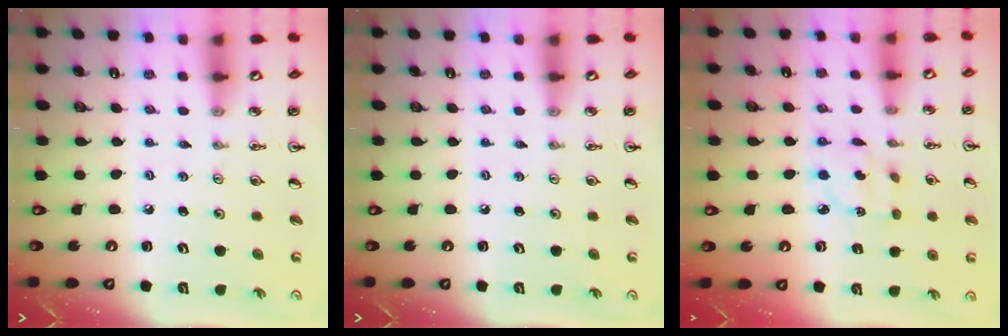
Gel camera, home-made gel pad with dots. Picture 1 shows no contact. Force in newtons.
{"total": 0.0}
{"total": 3.2, "press": 3.2, "slide": 0.1}